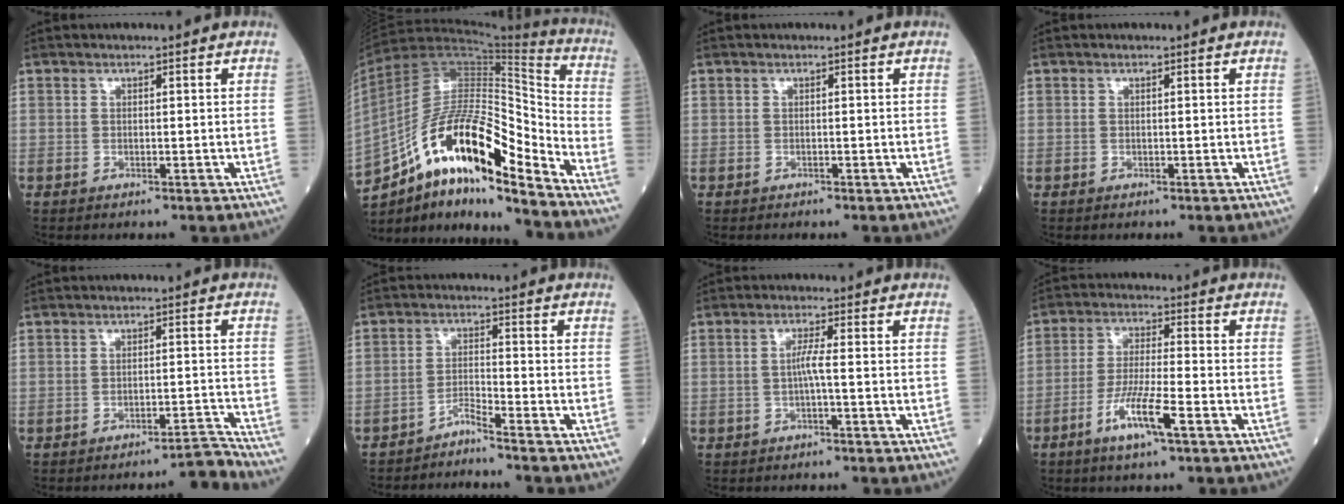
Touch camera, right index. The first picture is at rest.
{"total": 20.5, "force": [-12.1, 4.3, 15.9], "torque": [-0.309, 0.014, -0.210]}
{"total": 0.0}
{"total": 0.0}
{"total": 3.6, "force": [-3.2, -1.5, 0.2], "torque": [0.005, 0.001, -0.046]}
{"total": 3.3, "force": [-3.0, -1.4, 0.5], "torque": [-0.011, -0.015, -0.057]}
{"total": 2.1, "force": [-0.4, -0.2, 2.1], "torque": [-0.038, 0.002, -0.007]}
{"total": 7.7, "force": [-3.8, 0.1, 6.7], "torque": [-0.135, -0.010, -0.073]}